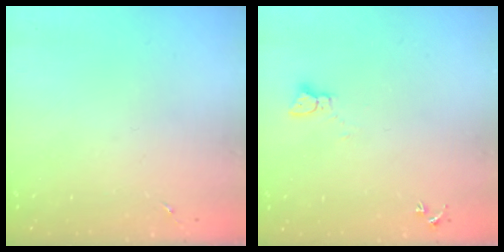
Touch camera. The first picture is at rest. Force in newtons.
{"total": 2.3, "press": 2.3, "slide": 0.3}